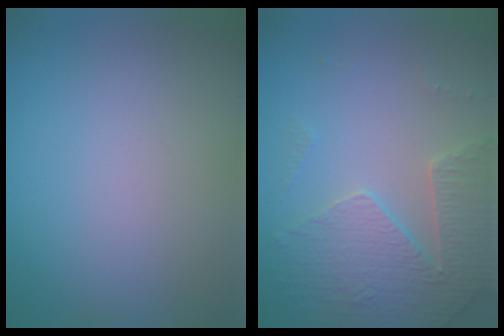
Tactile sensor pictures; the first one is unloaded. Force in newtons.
{"total": 3.7, "press": 3.6, "slide": 0.8}